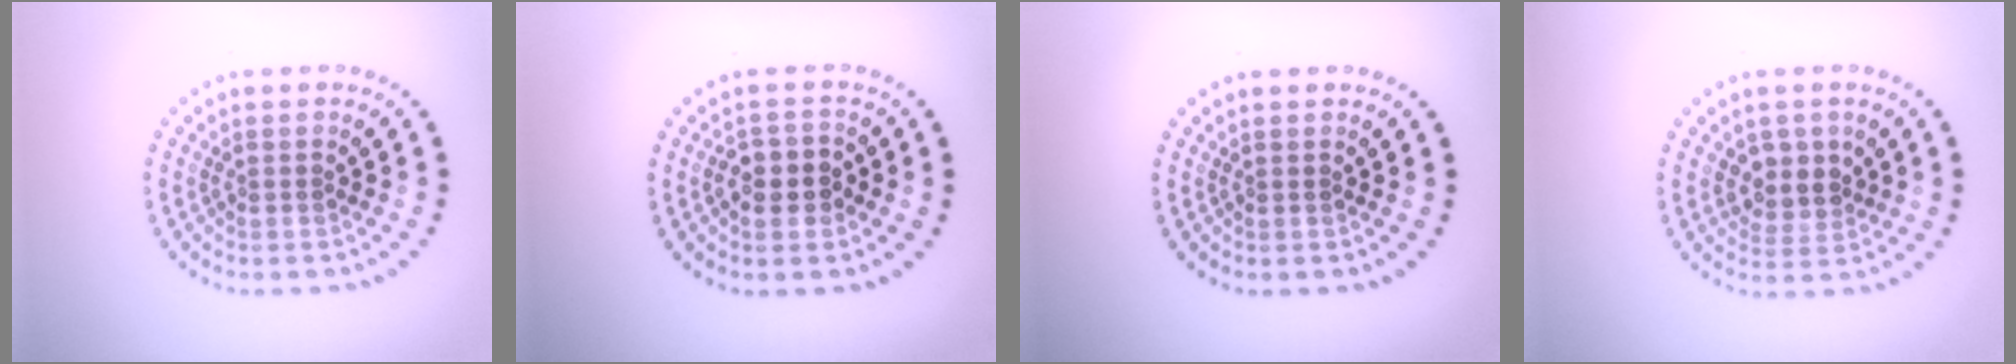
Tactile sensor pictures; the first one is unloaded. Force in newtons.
{"total": 2.6, "press": 2.6, "slide": 0.7}
{"total": 0.0}
{"total": 2.9, "press": 2.6, "slide": 1.2}